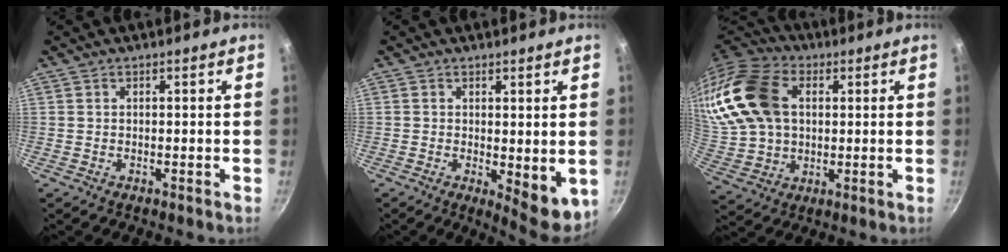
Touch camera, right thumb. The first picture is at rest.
{"total": 7.0, "force": [-0.1, 3.0, 6.3], "torque": [-0.071, -0.013, 0.006]}
{"total": 20.3, "force": [4.6, 14.7, 13.2], "torque": [-0.268, 0.014, 0.086]}